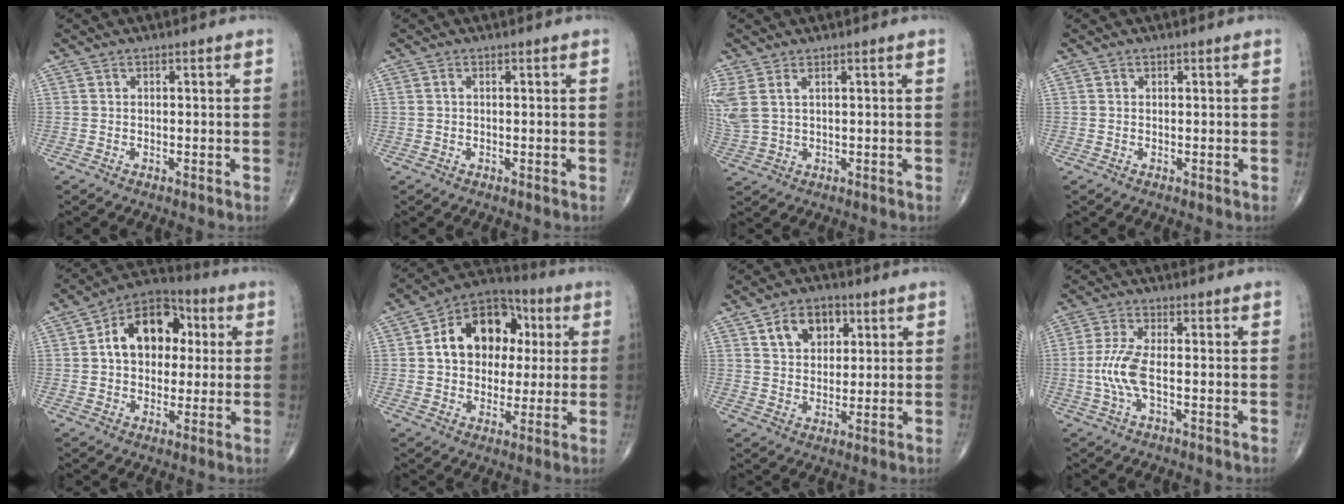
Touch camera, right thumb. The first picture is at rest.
{"total": 0.7, "force": [0.2, 0.3, 0.6], "torque": [-0.017, 0.006, 0.005]}
{"total": 6.6, "force": [2.5, 3.3, 5.2], "torque": [-0.146, 0.006, 0.062]}
{"total": 0.0}
{"total": 14.6, "force": [2.5, 10.3, 10.1], "torque": [-0.119, 0.019, 0.029]}
{"total": 16.2, "force": [2.8, 12.0, 10.5], "torque": [-0.122, 0.017, 0.037]}
{"total": 8.8, "force": [3.7, 6.1, 5.1], "torque": [-0.050, -0.012, 0.061]}
{"total": 6.3, "force": [-1.1, 1.8, 5.9], "torque": [-0.152, 0.005, -0.027]}